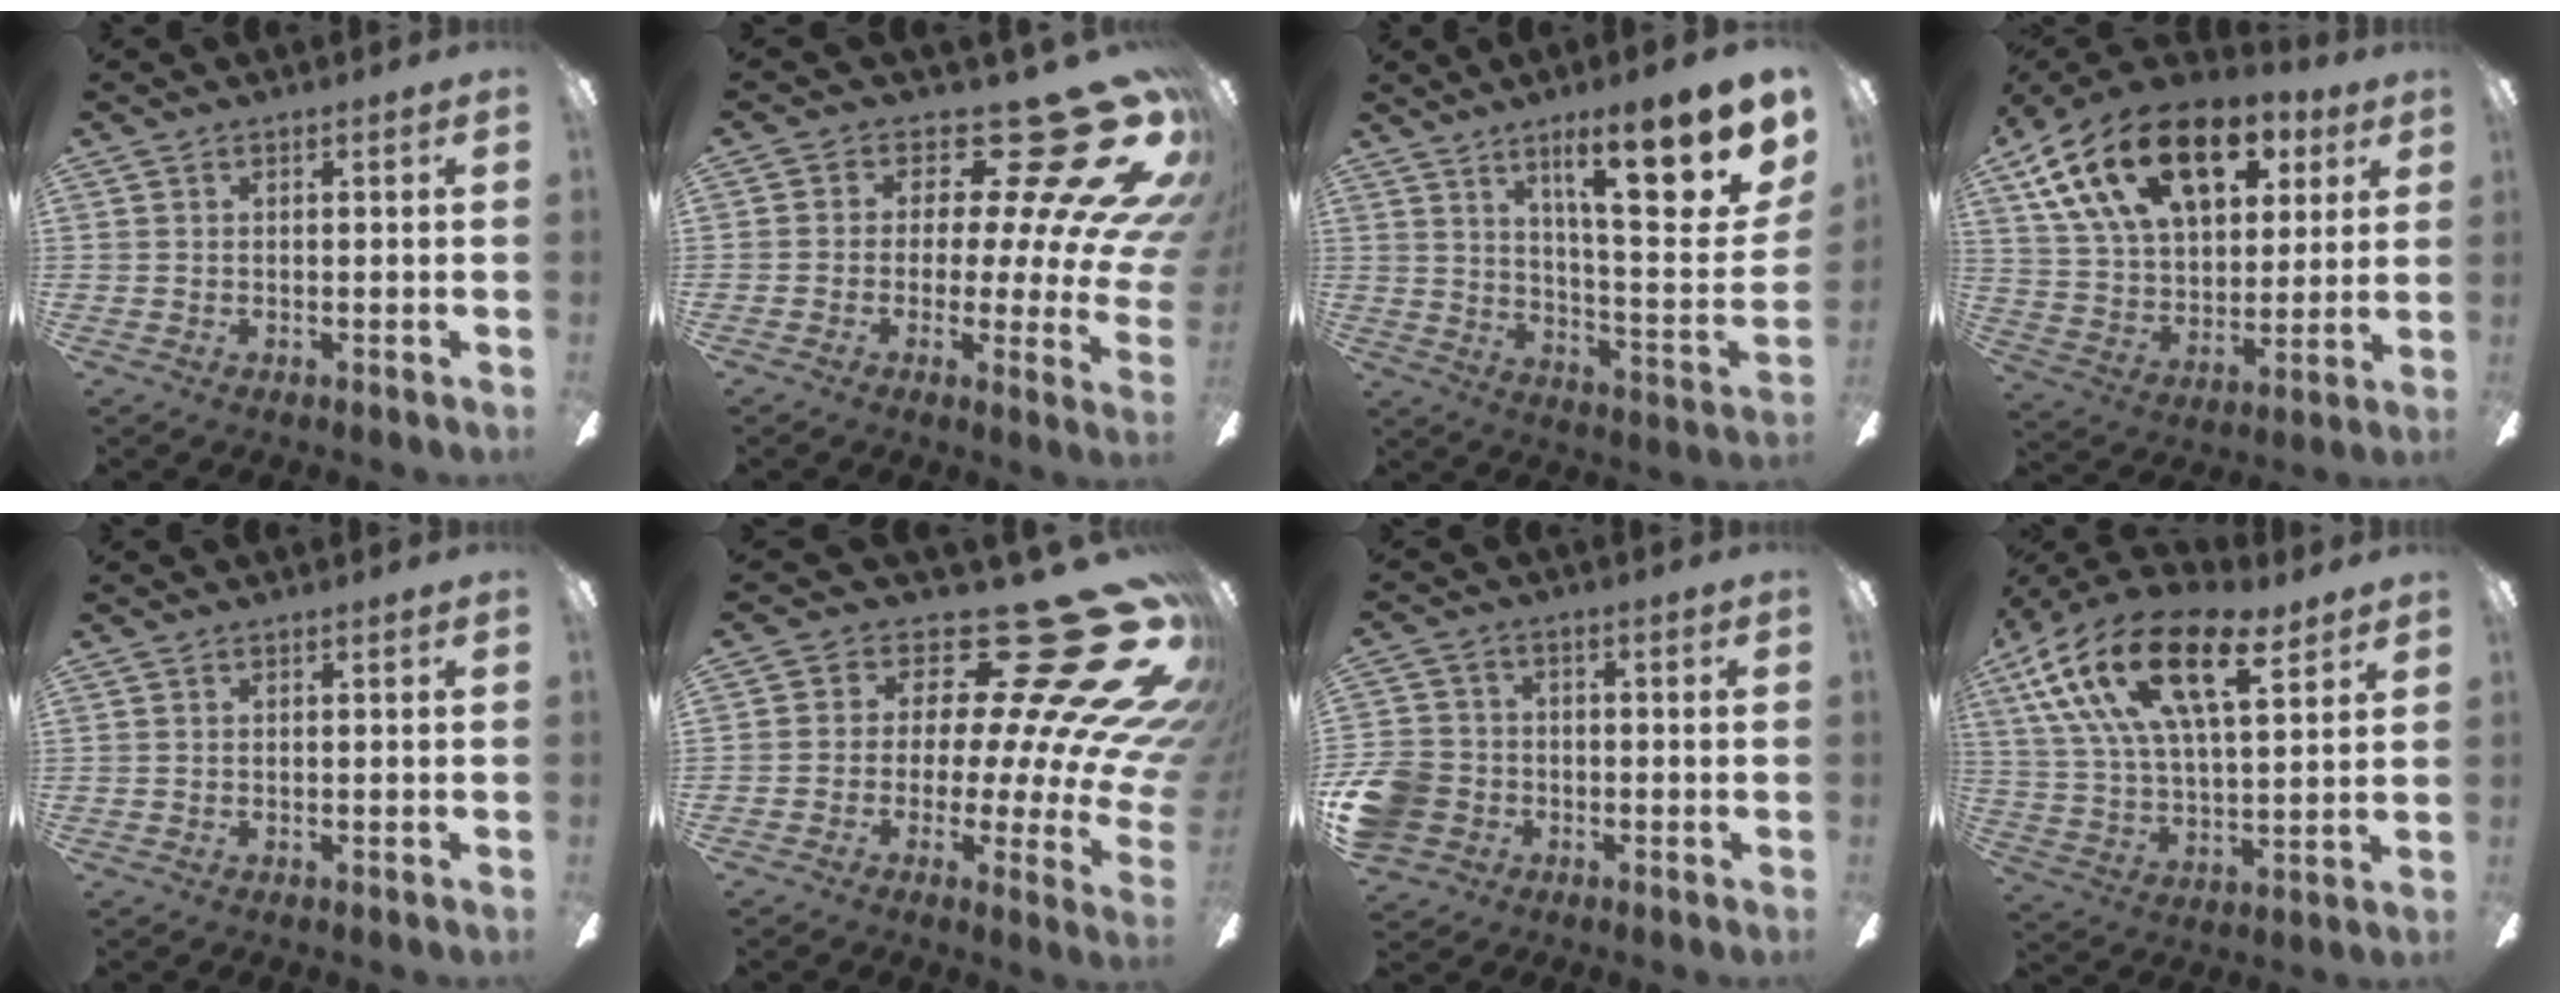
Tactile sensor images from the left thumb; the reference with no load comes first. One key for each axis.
{"total": 20.3, "fx": 11.7, "fy": 8.0, "fz": 14.5, "tx": -0.195, "ty": -0.090, "tz": 0.191}
{"total": 21.5, "fx": 12.1, "fy": 4.9, "fz": 17.0, "tx": -0.251, "ty": -0.080, "tz": 0.188}
{"total": 23.2, "fx": 12.3, "fy": 13.1, "fz": 14.6, "tx": -0.267, "ty": -0.045, "tz": 0.218}
{"total": 0.0}
{"total": 25.5, "fx": 14.2, "fy": 10.5, "fz": 18.4, "tx": -0.205, "ty": -0.131, "tz": 0.255}
{"total": 10.3, "fx": -3.7, "fy": 8.6, "fz": 4.3, "tx": -0.115, "ty": 0.040, "tz": -0.064}
{"total": 22.3, "fx": 11.6, "fy": 10.3, "fz": 16.0, "tx": -0.307, "ty": -0.041, "tz": 0.198}